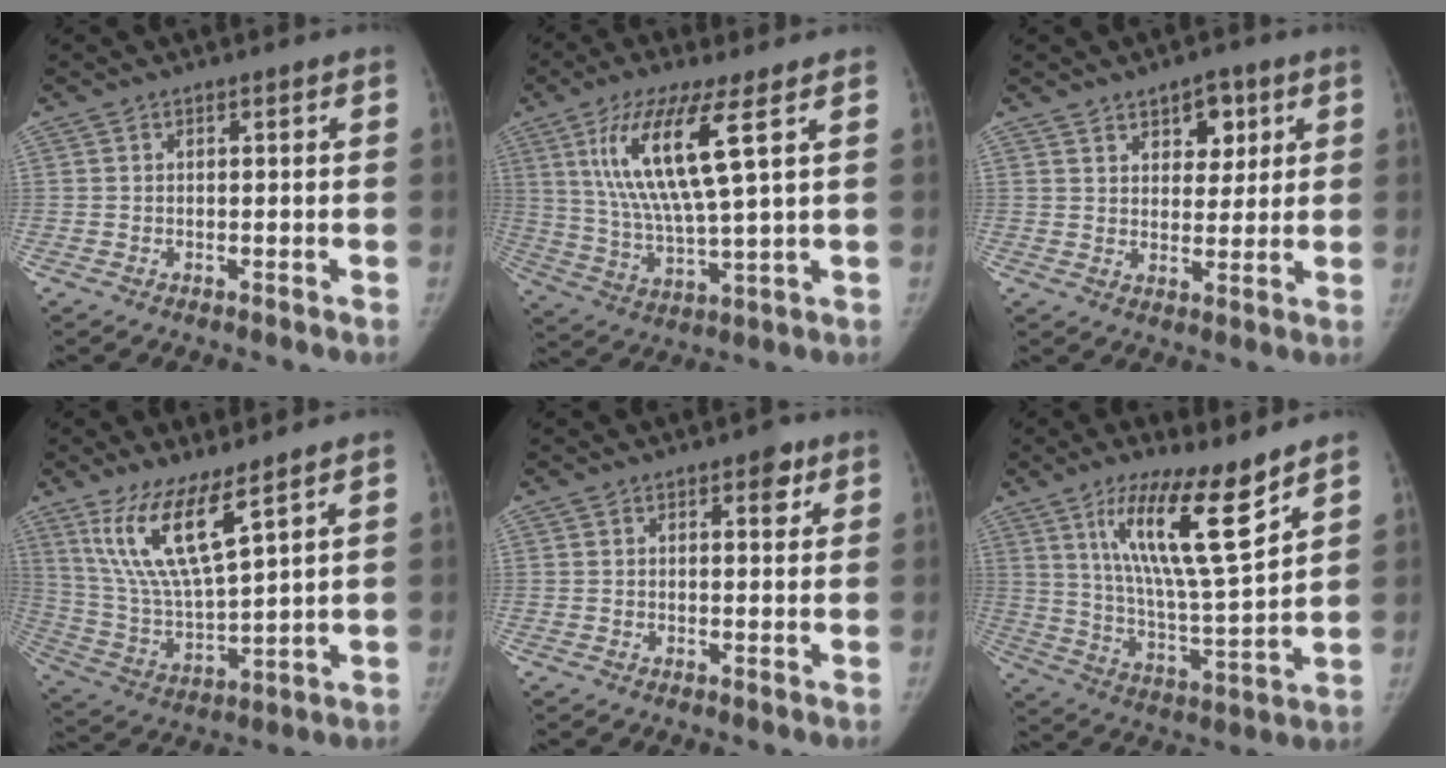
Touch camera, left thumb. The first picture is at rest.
{"total": 14.6, "force": [5.7, 2.4, 13.3], "torque": [-0.281, -0.029, 0.112]}
{"total": 6.7, "force": [3.4, 4.2, 3.9], "torque": [-0.021, -0.017, 0.049]}
{"total": 13.7, "force": [8.2, 3.0, 10.6], "torque": [-0.207, -0.049, 0.178]}
{"total": 2.9, "force": [1.6, 1.5, 2.0], "torque": [-0.010, -0.005, 0.018]}
{"total": 16.3, "force": [9.8, 2.5, 12.8], "torque": [-0.208, -0.067, 0.184]}